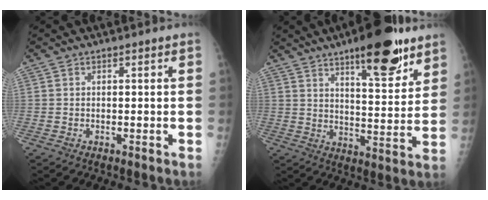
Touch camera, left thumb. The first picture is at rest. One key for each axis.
{"total": 18.6, "fx": 11.8, "fy": 5.6, "fz": 13.2, "tx": -0.156, "ty": -0.067, "tz": 0.181}